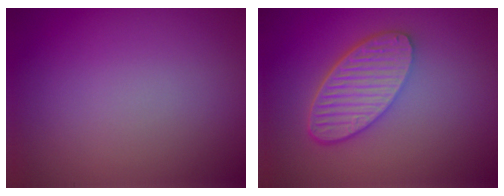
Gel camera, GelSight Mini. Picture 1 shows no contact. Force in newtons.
{"total": 5.7, "press": 4.3, "slide": 3.8}